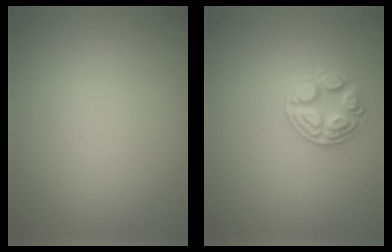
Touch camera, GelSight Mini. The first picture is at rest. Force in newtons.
{"total": 2.6, "press": 2.6, "slide": 0.4}